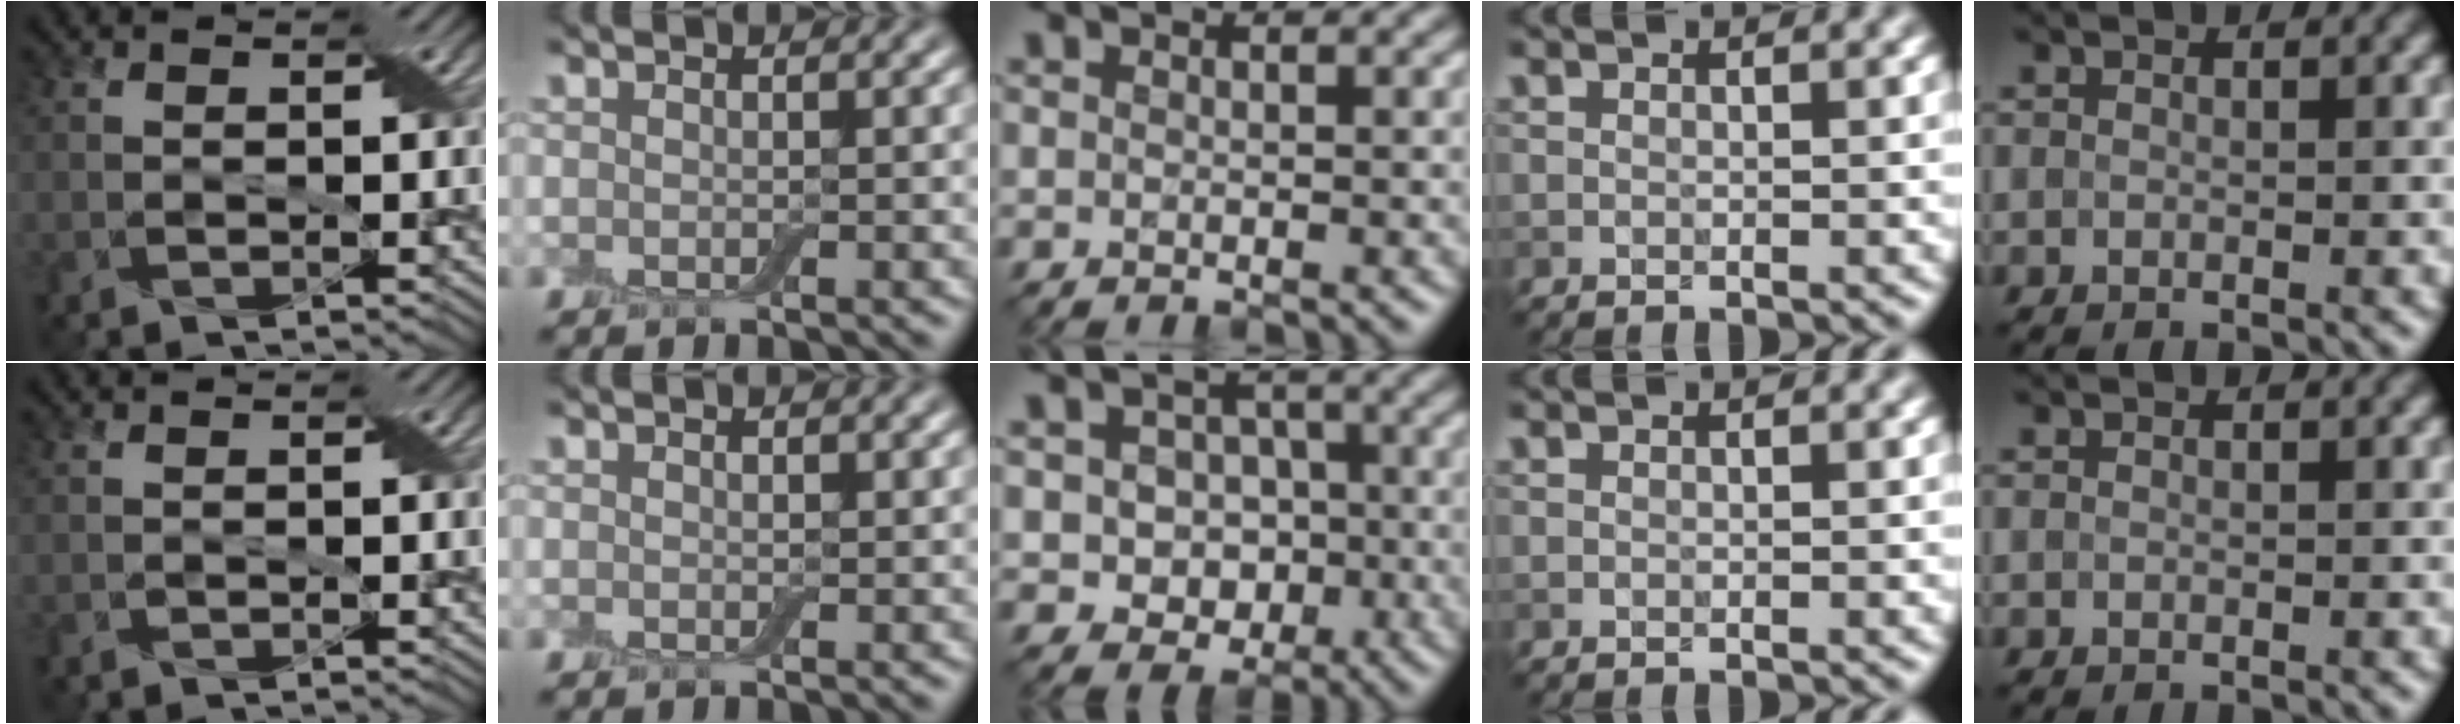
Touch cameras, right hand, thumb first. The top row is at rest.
{"index": {"total": 0.5, "force": [0.3, 0.4, 0.2], "torque": [-0.003, 0.000, 0.007]}, "middle": {"total": 4.9, "force": [-0.8, 4.2, 2.4], "torque": [-0.016, -0.001, -0.025]}}